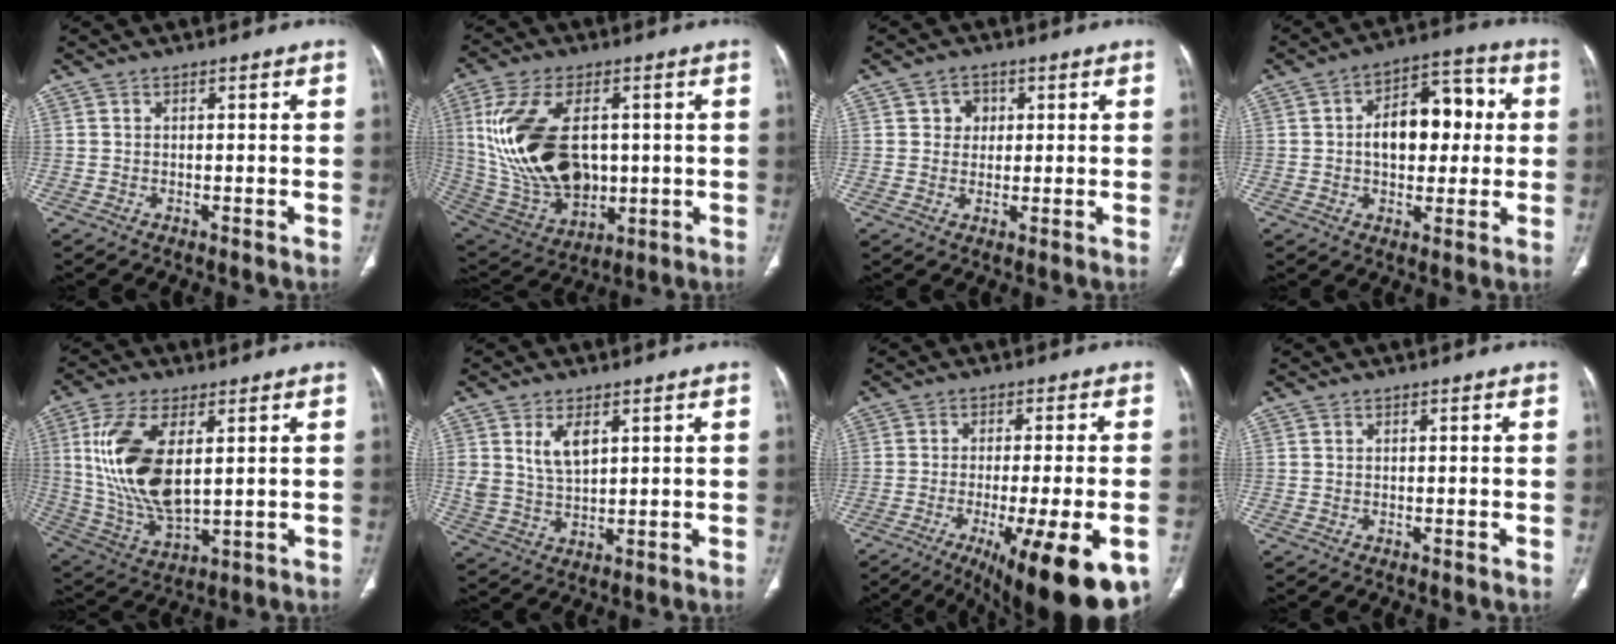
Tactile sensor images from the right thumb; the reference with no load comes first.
{"total": 21.8, "force": [1.9, 13.5, 17.0], "torque": [-0.322, -0.012, 0.055]}
{"total": 3.5, "force": [1.0, 3.1, 1.3], "torque": [0.001, 0.000, 0.014]}
{"total": 13.6, "force": [1.2, 8.5, 10.6], "torque": [-0.120, 0.029, 0.013]}
{"total": 16.9, "force": [3.4, 8.1, 14.4], "torque": [-0.295, -0.018, 0.079]}
{"total": 6.1, "force": [2.6, 3.3, 4.4], "torque": [-0.076, -0.015, 0.060]}
{"total": 19.9, "force": [-9.3, 4.8, 17.0], "torque": [-0.197, -0.004, -0.129]}
{"total": 0.0}